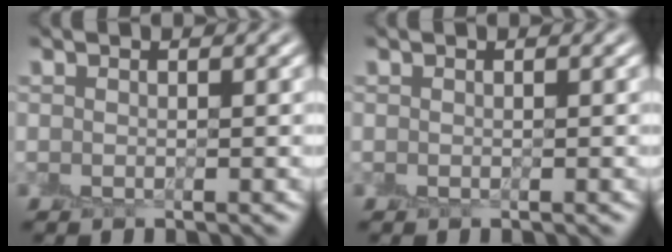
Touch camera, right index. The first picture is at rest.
{"total": 0.0}